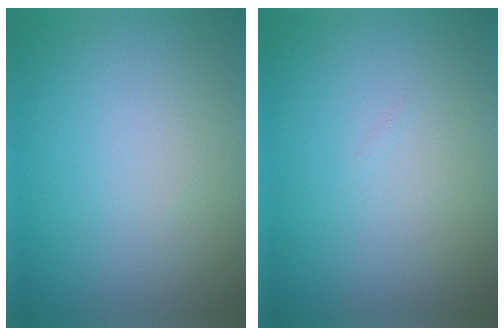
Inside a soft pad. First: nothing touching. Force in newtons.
{"total": 0.0}